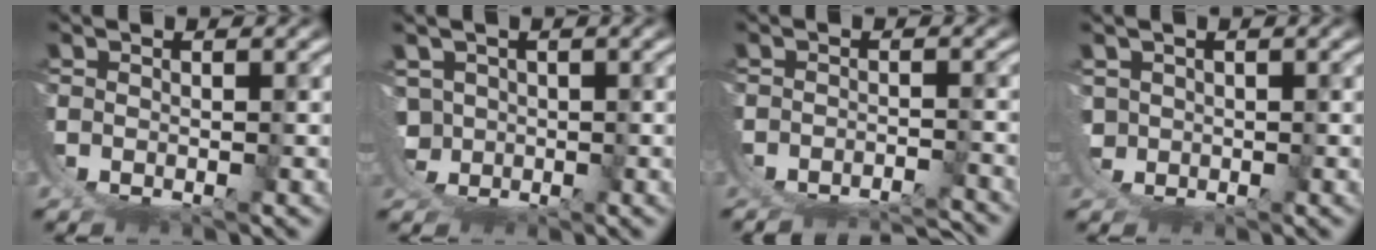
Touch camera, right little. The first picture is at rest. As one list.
[{"total": 5.6, "force": [-0.7, 5.1, 2.2], "torque": [-0.074, -0.038, -0.002]}, {"total": 7.4, "force": [-6.6, 2.6, 2.1], "torque": [-0.035, -0.021, -0.096]}, {"total": 2.4, "force": [-0.3, 2.2, 1.0], "torque": [-0.044, -0.029, 0.006]}]